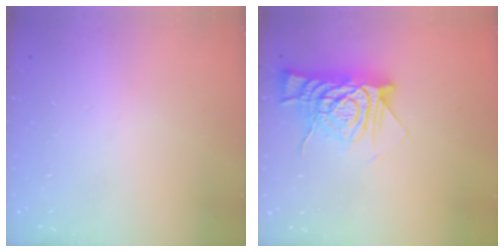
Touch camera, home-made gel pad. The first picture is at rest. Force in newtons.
{"total": 12.5, "press": 12.5, "slide": 1.1}